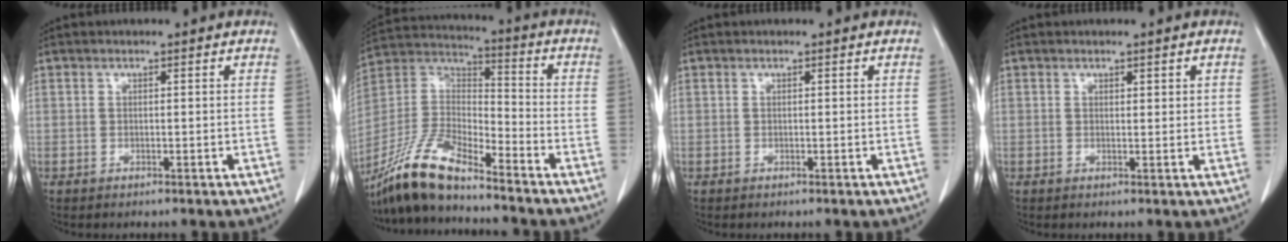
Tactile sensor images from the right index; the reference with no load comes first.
{"total": 13.2, "force": [-11.1, 2.9, 6.6], "torque": [-0.137, 0.010, -0.215]}
{"total": 0.0}
{"total": 1.5, "force": [0.7, 0.7, 1.2], "torque": [-0.014, -0.001, 0.010]}